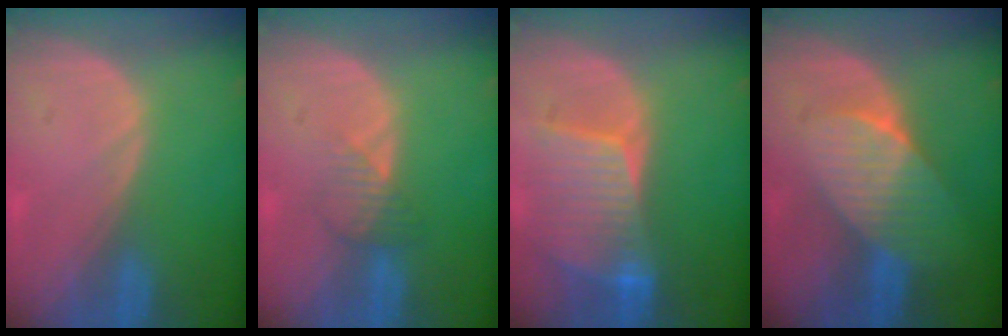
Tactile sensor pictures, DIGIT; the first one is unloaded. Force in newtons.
{"total": 2.7, "press": 2.7, "slide": 0.3}
{"total": 8.3, "press": 7.7, "slide": 3.2}
{"total": 7.5, "press": 6.7, "slide": 3.4}